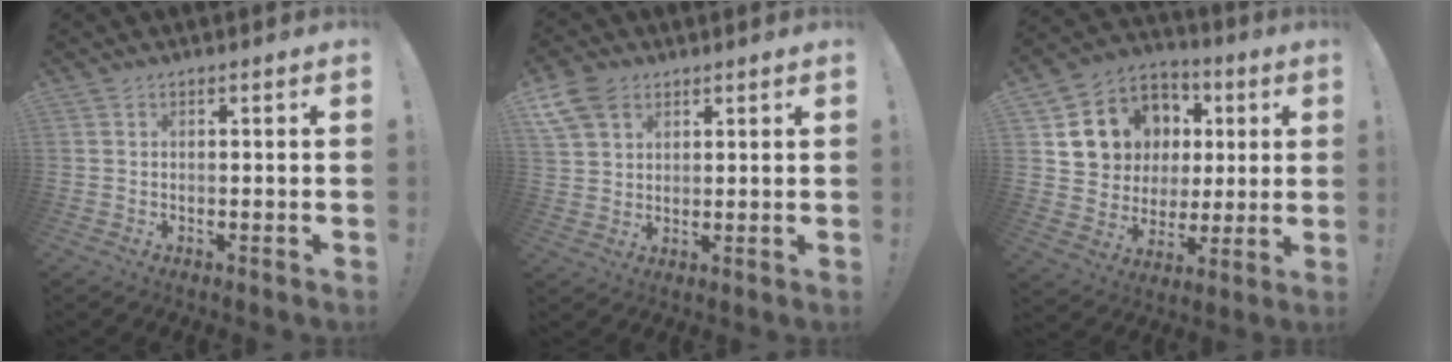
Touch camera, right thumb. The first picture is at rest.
{"total": 9.2, "force": [5.2, 6.2, 4.4], "torque": [-0.085, -0.016, 0.102]}
{"total": 13.0, "force": [4.7, 11.5, 3.9], "torque": [-0.059, -0.026, 0.114]}